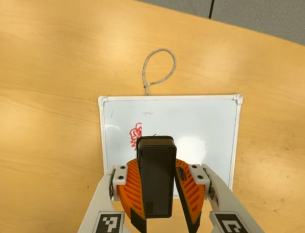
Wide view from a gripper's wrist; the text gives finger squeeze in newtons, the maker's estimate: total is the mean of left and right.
{"total": 10.5, "left": 9.6, "right": 11.4}